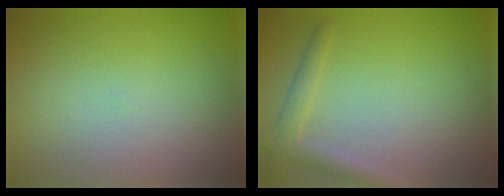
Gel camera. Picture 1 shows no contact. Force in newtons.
{"total": 2.0, "press": 2.0, "slide": 0.1}